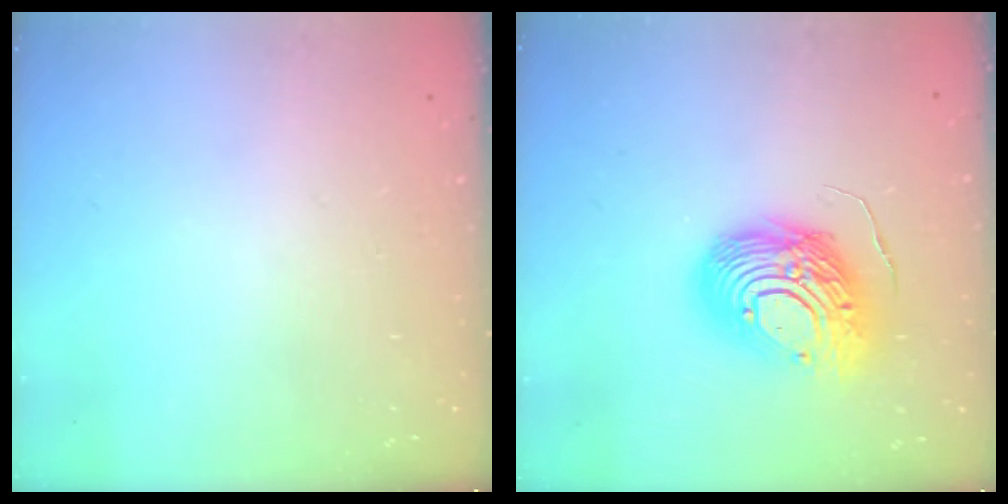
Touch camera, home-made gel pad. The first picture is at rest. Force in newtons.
{"total": 16.1, "press": 16.1, "slide": 1.4}